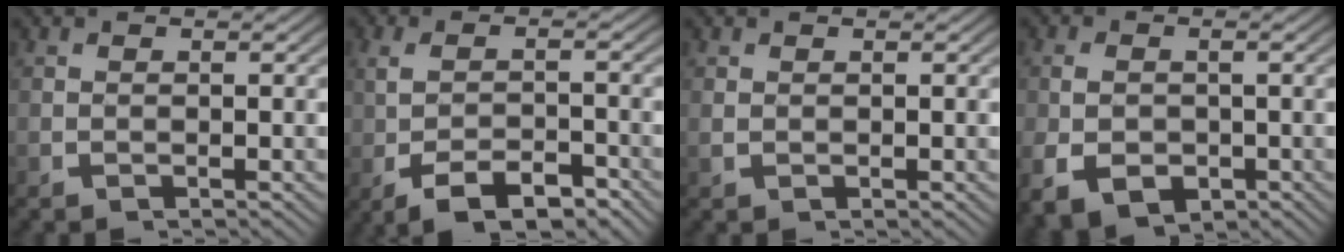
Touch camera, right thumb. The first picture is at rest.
{"total": 5.2, "force": [-2.3, 2.4, 4.0], "torque": [-0.073, -0.011, -0.026]}
{"total": 0.5, "force": [0.4, 0.1, 0.3], "torque": [-0.009, -0.001, 0.012]}
{"total": 5.0, "force": [-1.4, 3.5, 3.3], "torque": [-0.072, -0.026, -0.006]}